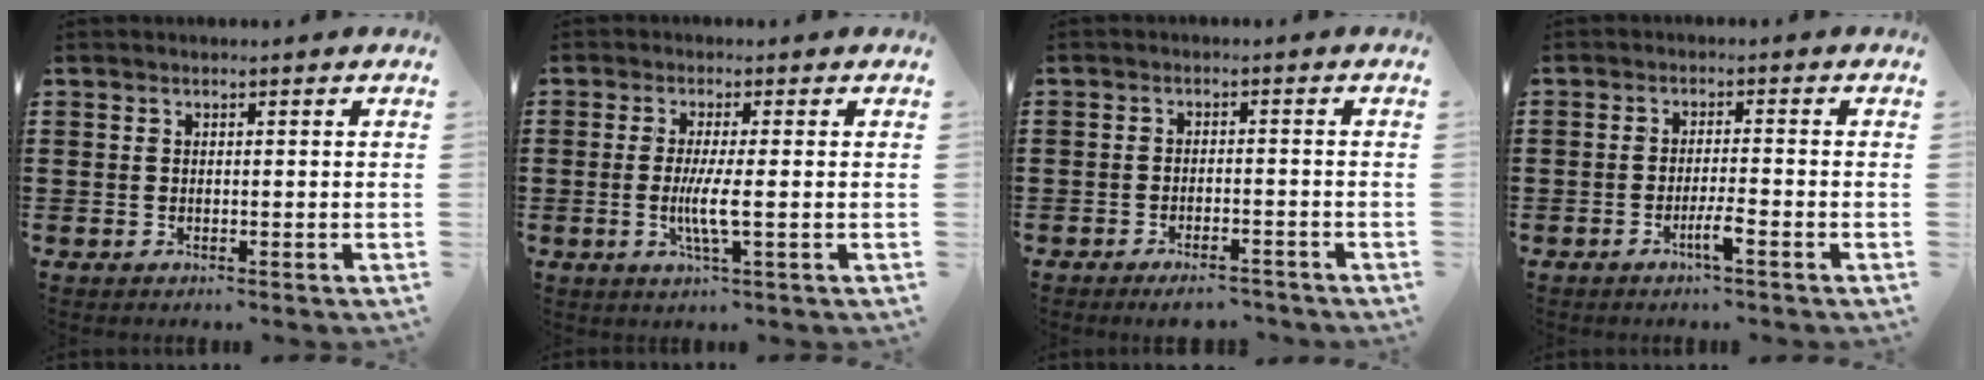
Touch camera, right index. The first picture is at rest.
{"total": 4.7, "force": [-0.7, 0.1, 4.6], "torque": [-0.088, -0.010, -0.016]}
{"total": 2.9, "force": [-2.7, 0.2, 1.1], "torque": [-0.020, 0.001, -0.052]}
{"total": 3.2, "force": [-1.8, 0.1, 2.7], "torque": [-0.053, -0.004, -0.035]}